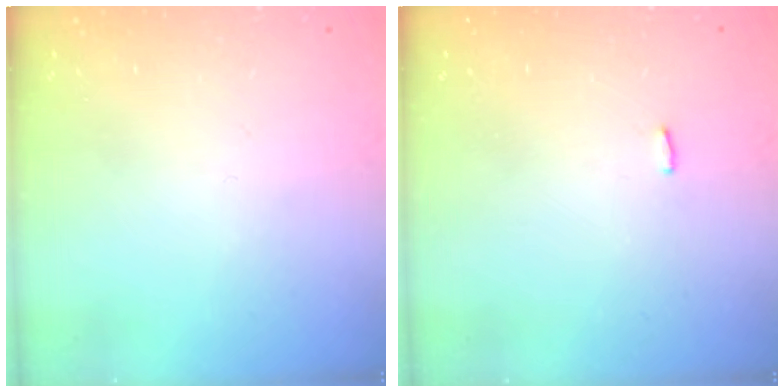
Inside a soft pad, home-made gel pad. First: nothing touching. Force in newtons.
{"total": 2.2, "press": 2.1, "slide": 0.4}